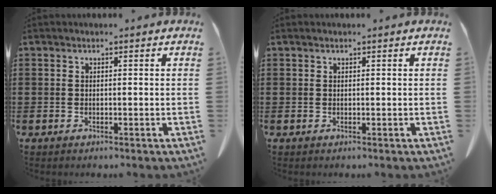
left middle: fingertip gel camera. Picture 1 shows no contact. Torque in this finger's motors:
{"motor_torque": [-0.36, 0.44, -0.04, -0.01]}